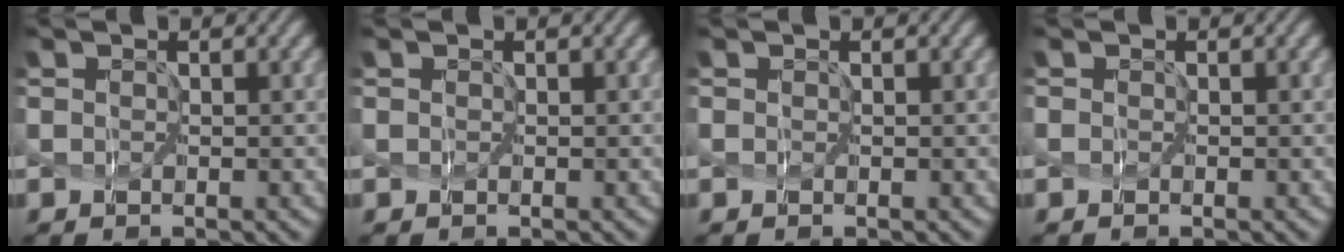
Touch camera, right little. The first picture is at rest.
{"total": 0.0}
{"total": 0.0}
{"total": 0.0}